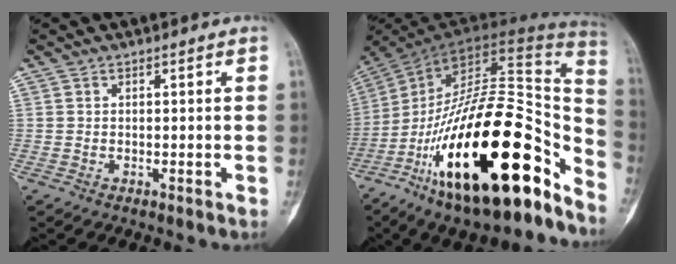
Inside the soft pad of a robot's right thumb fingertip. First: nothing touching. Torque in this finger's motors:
{"motor_torque": [2.09, 2.17, 2.33, -0.44, 1.05]}